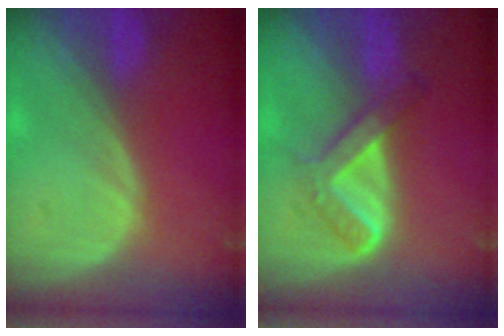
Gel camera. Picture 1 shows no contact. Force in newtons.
{"total": 5.4, "press": 5.1, "slide": 1.6}